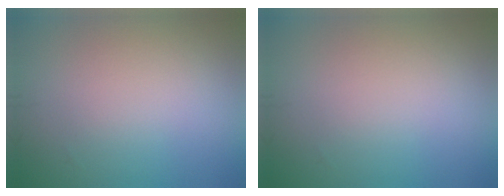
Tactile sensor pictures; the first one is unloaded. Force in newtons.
{"total": 0.0}